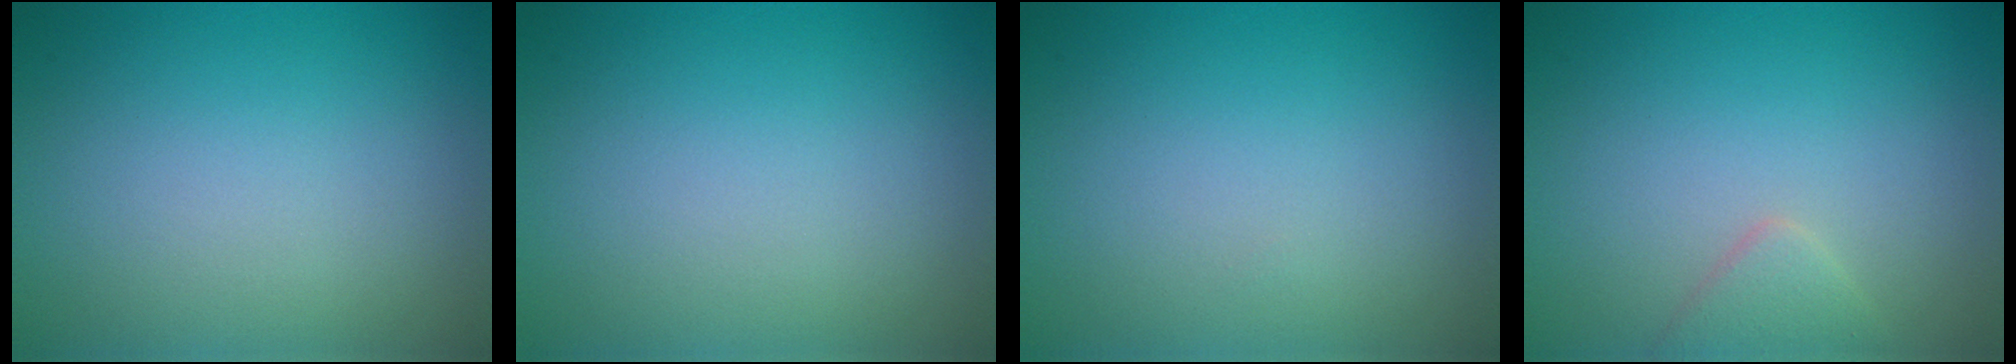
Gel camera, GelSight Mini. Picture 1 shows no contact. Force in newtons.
{"total": 0.0}
{"total": 0.0}
{"total": 1.6, "press": 1.6, "slide": 0.1}